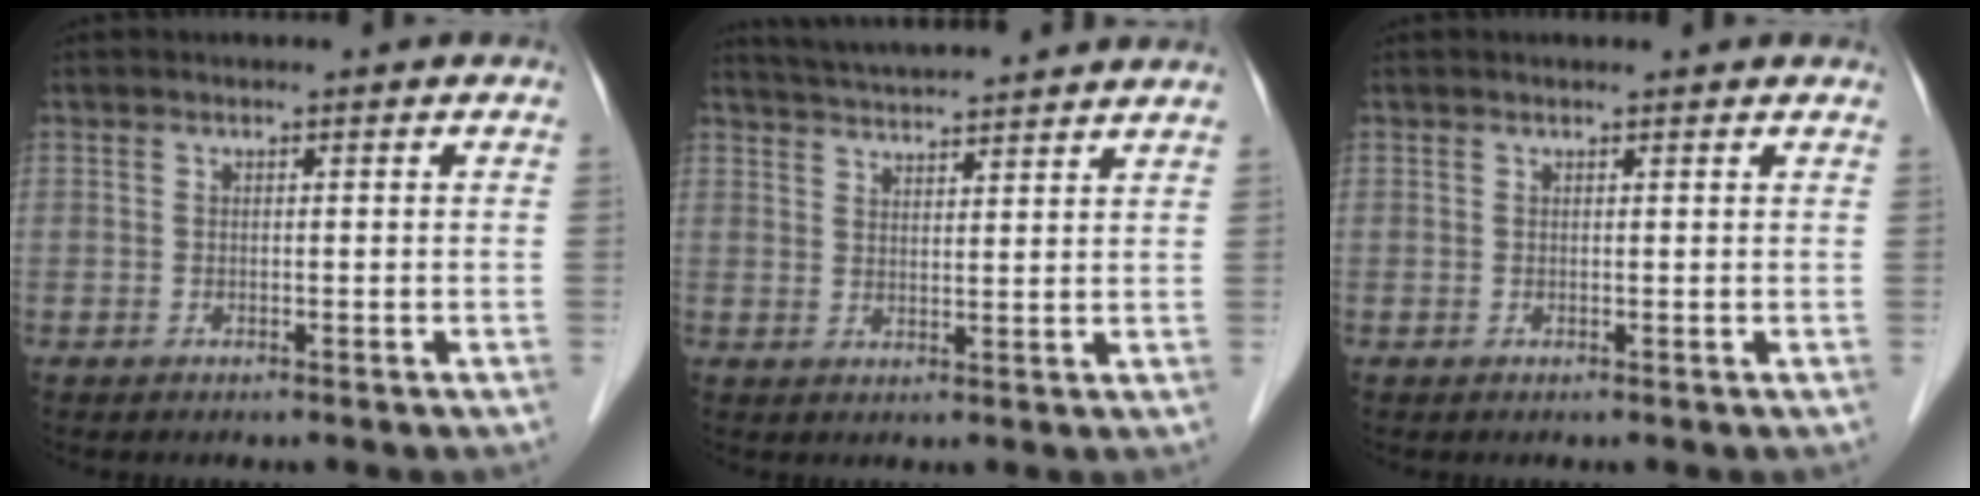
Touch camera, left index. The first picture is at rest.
{"total": 12.3, "force": [11.5, 0.3, 4.4], "torque": [-0.080, 0.028, 0.163]}
{"total": 2.9, "force": [2.7, 0.4, 1.0], "torque": [-0.016, 0.016, 0.025]}